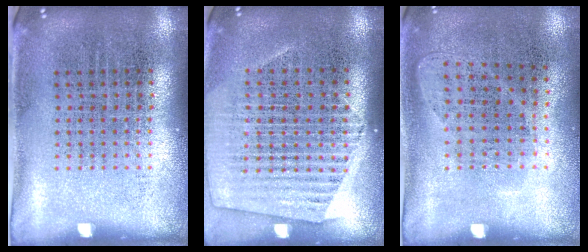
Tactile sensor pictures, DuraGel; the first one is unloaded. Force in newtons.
{"total": 1.5, "press": 1.5, "slide": 0.5}
{"total": 1.0, "press": 0.8, "slide": 0.5}